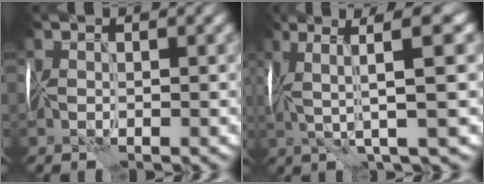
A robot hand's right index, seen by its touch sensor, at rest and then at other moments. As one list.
[{"total": 7.2, "force": [1.8, 0.8, 7.0], "torque": [-0.121, 0.019, 0.034]}]